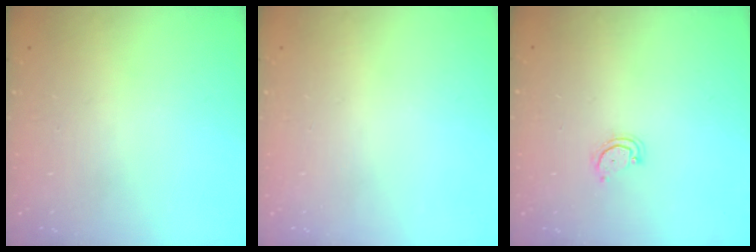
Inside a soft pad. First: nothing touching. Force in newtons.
{"total": 0.0}
{"total": 3.1, "press": 3.1, "slide": 0.2}